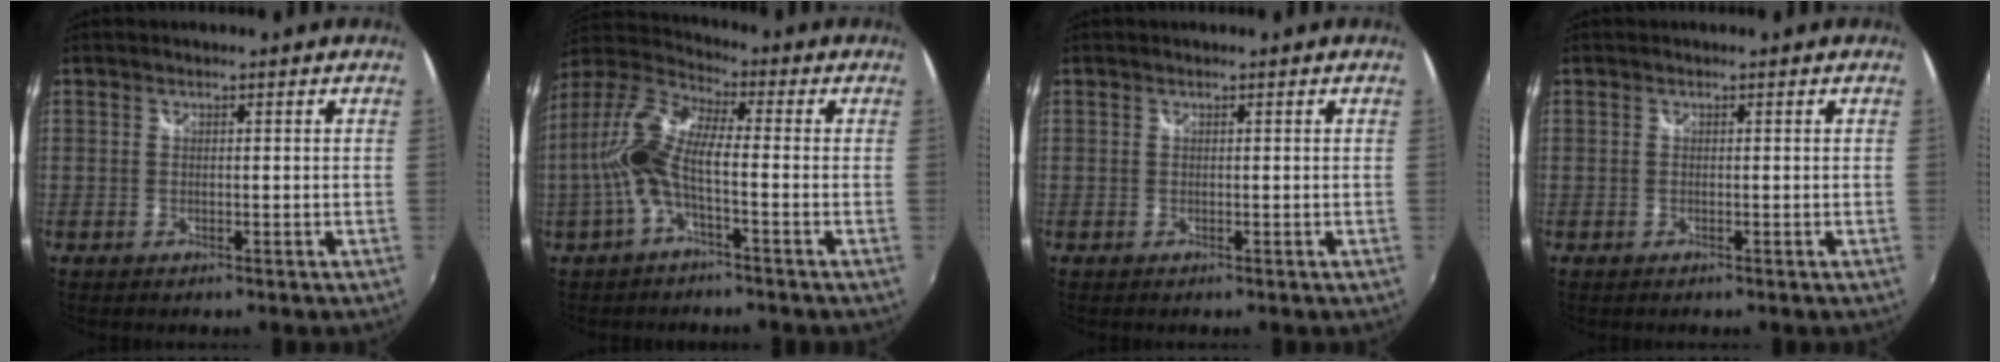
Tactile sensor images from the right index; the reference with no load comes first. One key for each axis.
{"total": 10.7, "fx": -1.8, "fy": 3.2, "fz": 10.0, "tx": -0.213, "ty": 0.013, "tz": -0.036}
{"total": 0.0}
{"total": 0.0}